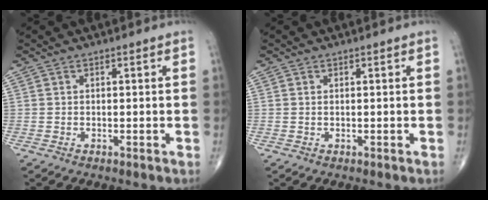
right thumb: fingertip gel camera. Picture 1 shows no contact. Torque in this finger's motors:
{"motor_torque": [-0.14, 0.00, -0.26, -0.19, 0.05]}